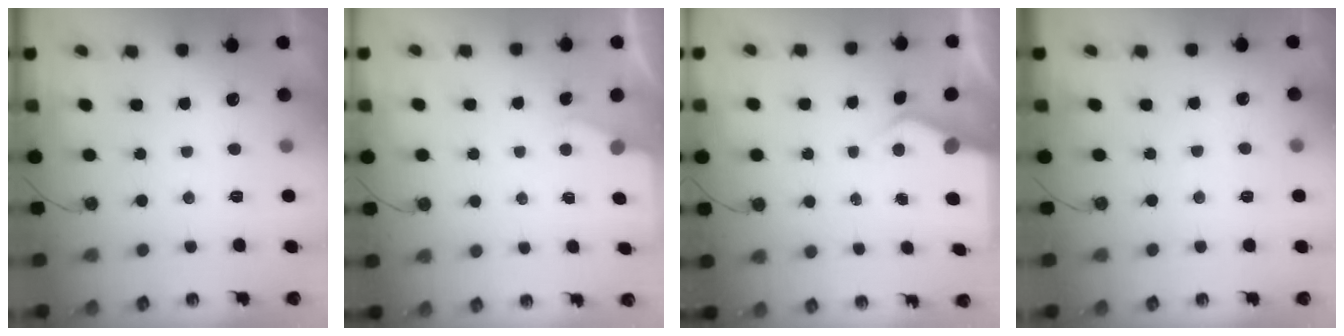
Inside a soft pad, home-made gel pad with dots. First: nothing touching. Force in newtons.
{"total": 2.1, "press": 2.1, "slide": 0.3}
{"total": 4.2, "press": 4.1, "slide": 0.6}
{"total": 1.9, "press": 1.9, "slide": 0.3}